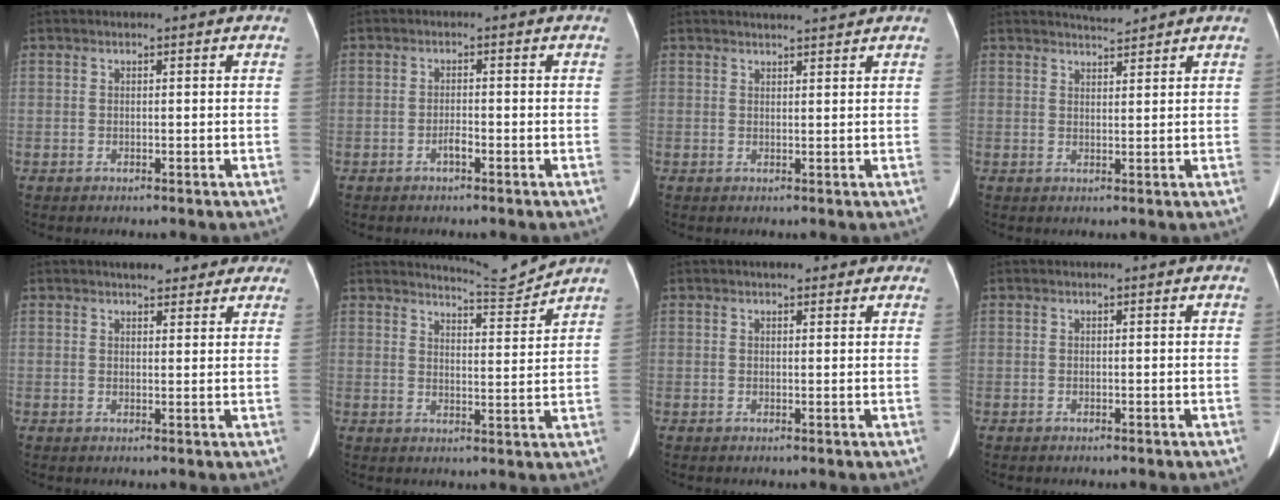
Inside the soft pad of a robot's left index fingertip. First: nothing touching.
{"total": 1.6, "force": [-1.2, 0.4, 1.0], "torque": [-0.018, 0.002, -0.020]}
{"total": 3.0, "force": [2.8, 0.2, 0.9], "torque": [-0.012, 0.013, 0.039]}
{"total": 2.5, "force": [2.5, 0.0, 0.4], "torque": [-0.010, 0.005, 0.045]}
{"total": 6.0, "force": [4.9, 2.3, 2.7], "torque": [-0.019, 0.014, 0.054]}
{"total": 5.3, "force": [5.1, -1.2, -0.5], "torque": [-0.005, -0.028, 0.081]}
{"total": 2.9, "force": [2.0, 1.3, 1.7], "torque": [-0.016, 0.015, 0.020]}
{"total": 0.0}